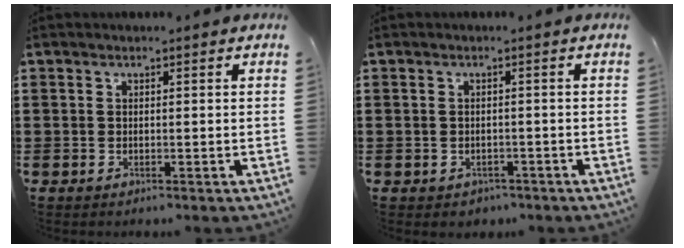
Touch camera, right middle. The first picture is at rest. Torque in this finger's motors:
{"motor_torque": [0.21, -0.06, -0.04, 0.00]}